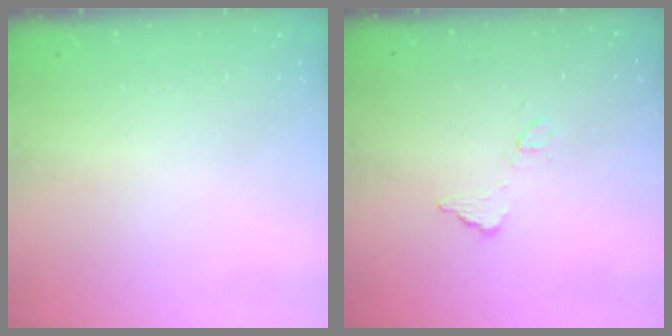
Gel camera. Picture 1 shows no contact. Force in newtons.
{"total": 6.4, "press": 6.4, "slide": 0.4}